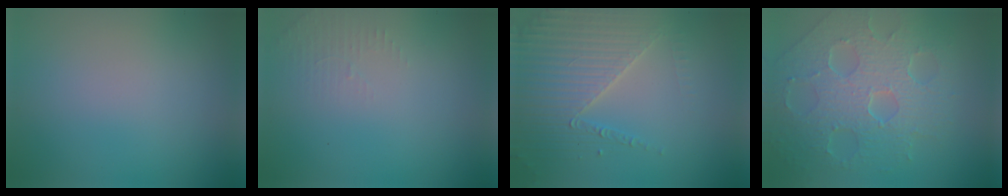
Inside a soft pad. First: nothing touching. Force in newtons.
{"total": 1.3, "press": 1.2, "slide": 0.3}
{"total": 4.3, "press": 4.1, "slide": 1.4}
{"total": 8.0, "press": 5.6, "slide": 5.7}